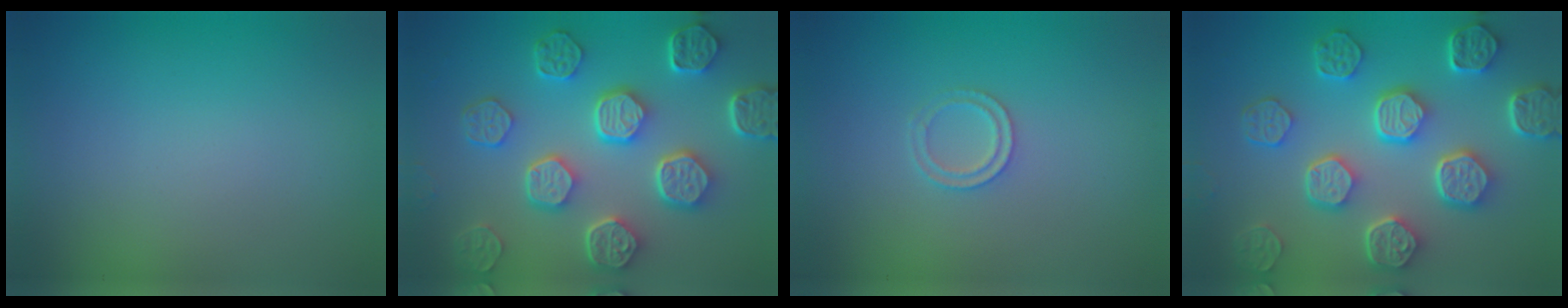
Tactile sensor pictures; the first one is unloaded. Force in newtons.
{"total": 7.8, "press": 5.9, "slide": 5.1}
{"total": 1.4, "press": 1.4, "slide": 0.3}
{"total": 7.7, "press": 5.8, "slide": 5.1}